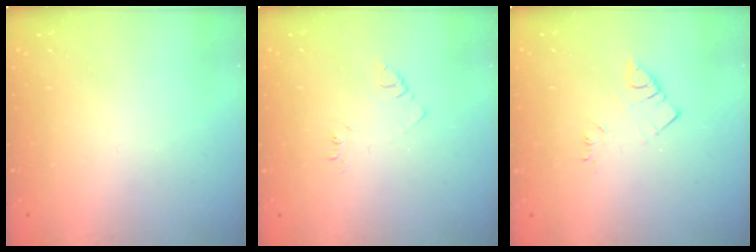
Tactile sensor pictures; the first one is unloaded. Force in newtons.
{"total": 2.9, "press": 2.9, "slide": 0.4}
{"total": 2.9, "press": 2.9, "slide": 0.6}